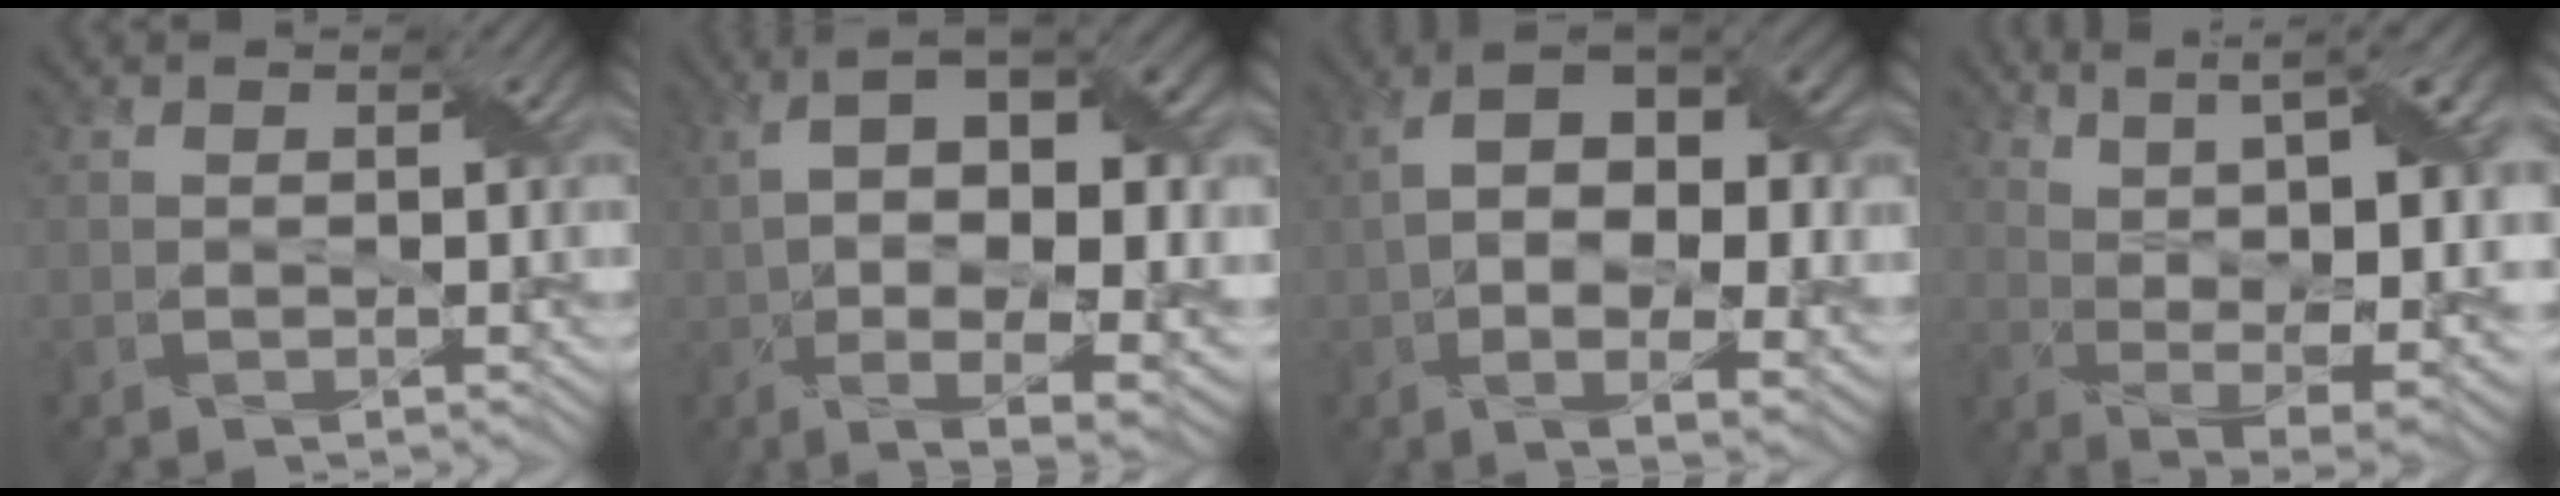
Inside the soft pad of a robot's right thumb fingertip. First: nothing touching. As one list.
[{"total": 15.0, "force": [1.5, 5.7, 13.8], "torque": [-0.218, 0.002, 0.032]}, {"total": 12.9, "force": [0.8, 6.9, 10.9], "torque": [-0.181, -0.001, 0.037]}, {"total": 15.8, "force": [5.5, 5.0, 13.9], "torque": [-0.216, 0.028, 0.100]}]